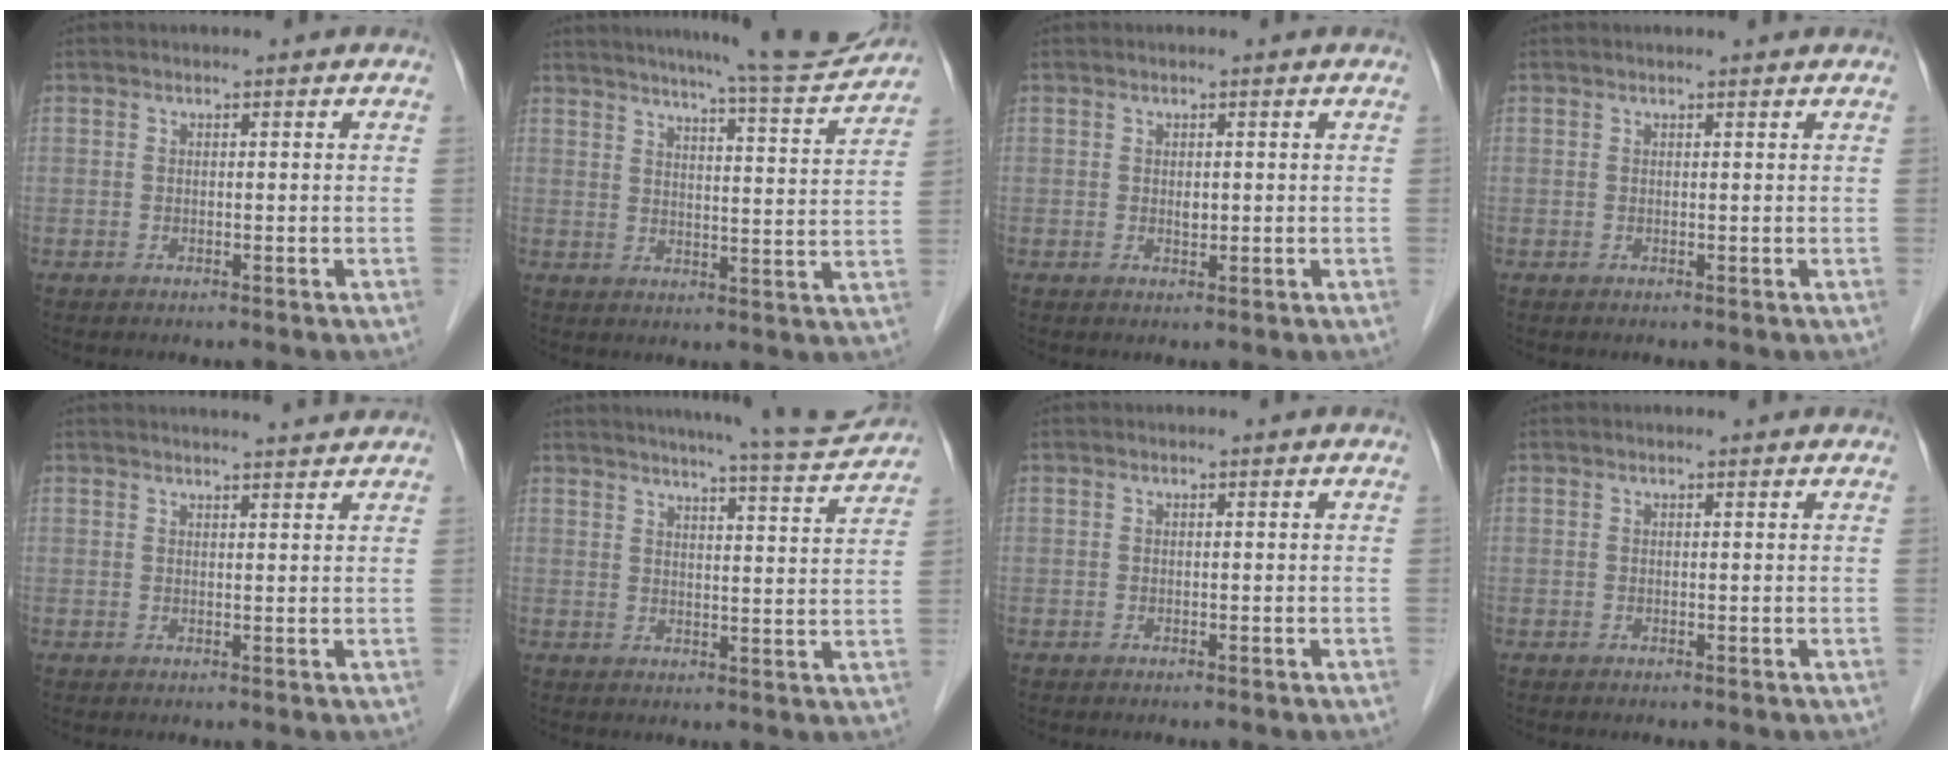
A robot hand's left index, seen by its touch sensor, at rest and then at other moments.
{"total": 14.8, "force": [13.7, -0.4, 5.6], "torque": [-0.085, -0.028, 0.176]}
{"total": 0.9, "force": [0.2, 0.5, 0.7], "torque": [-0.012, -0.001, 0.004]}
{"total": 1.4, "force": [1.3, -0.1, 0.3], "torque": [-0.009, 0.005, 0.018]}
{"total": 6.5, "force": [6.2, -0.2, 1.8], "torque": [-0.025, 0.015, 0.070]}
{"total": 12.7, "force": [12.0, -0.6, 4.3], "torque": [-0.064, -0.023, 0.147]}
{"total": 0.0}
{"total": 1.0, "force": [1.0, 0.1, 0.2], "torque": [-0.012, 0.007, 0.012]}